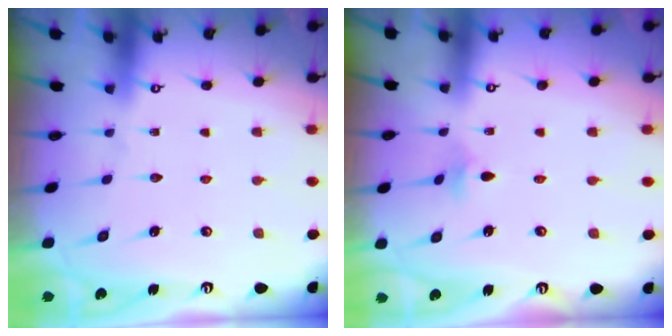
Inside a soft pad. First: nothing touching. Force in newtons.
{"total": 2.6, "press": 2.6, "slide": 0.5}